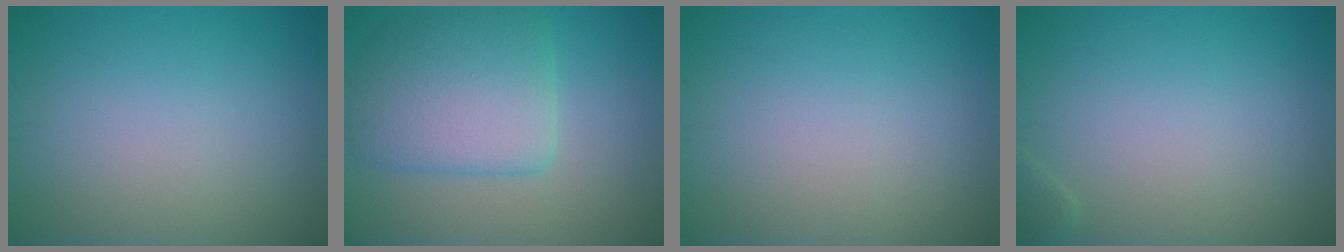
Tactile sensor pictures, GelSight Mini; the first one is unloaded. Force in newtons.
{"total": 5.8, "press": 5.8, "slide": 0.6}
{"total": 0.0}
{"total": 0.7, "press": 0.7, "slide": 0.1}